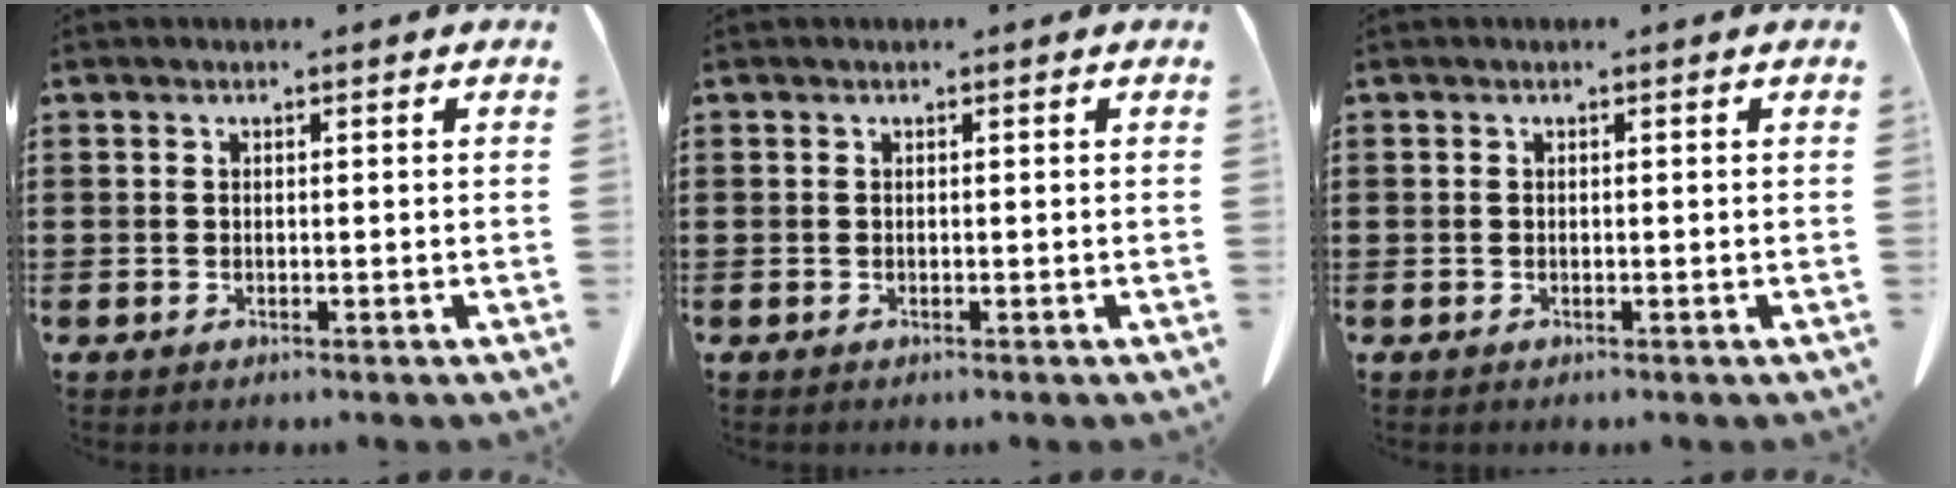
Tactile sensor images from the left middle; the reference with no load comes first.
{"total": 0.0}
{"total": 0.0}